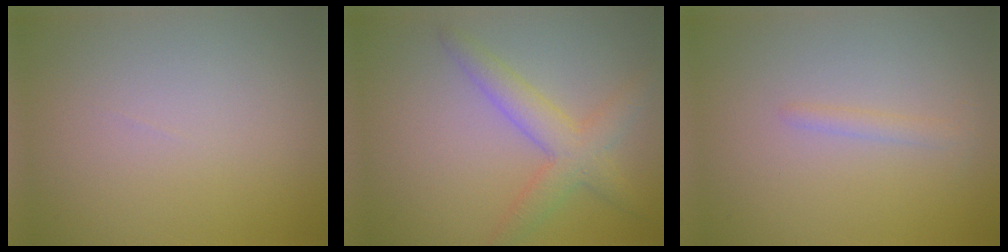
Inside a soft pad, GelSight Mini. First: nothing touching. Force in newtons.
{"total": 3.9, "press": 3.9, "slide": 0.2}
{"total": 1.0, "press": 1.0, "slide": 0.0}